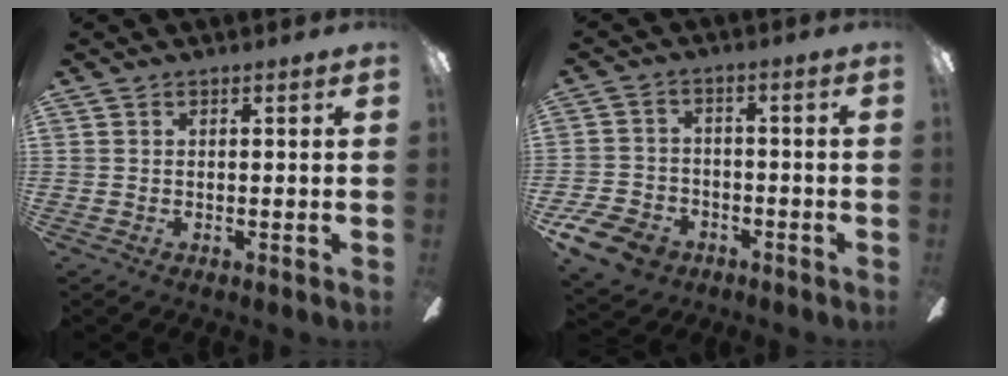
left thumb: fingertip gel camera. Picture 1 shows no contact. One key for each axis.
{"total": 9.2, "fx": -5.8, "fy": 6.1, "fz": 3.8, "tx": -0.093, "ty": 0.037, "tz": -0.110}